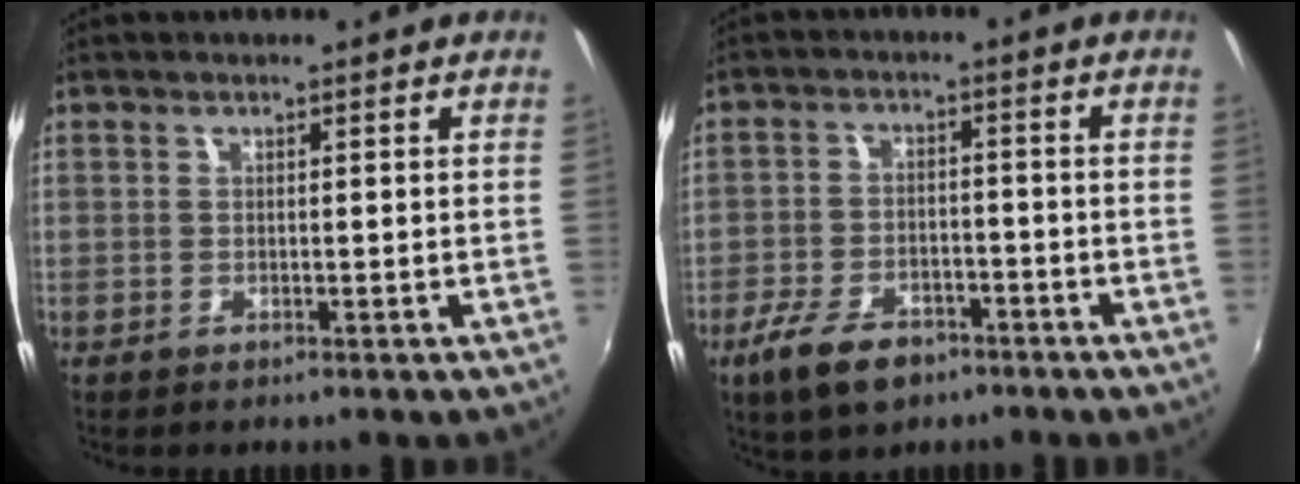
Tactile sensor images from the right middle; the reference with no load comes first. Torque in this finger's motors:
{"motor_torque": [0.83, -0.82, 0.12, 0.09]}